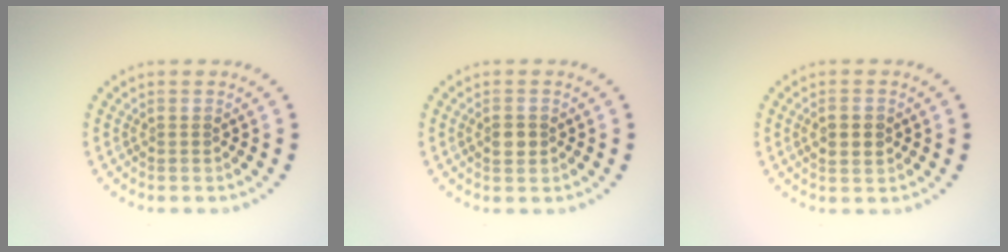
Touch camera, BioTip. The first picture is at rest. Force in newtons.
{"total": 1.6, "press": 1.5, "slide": 0.3}
{"total": 2.1, "press": 2.1, "slide": 0.1}